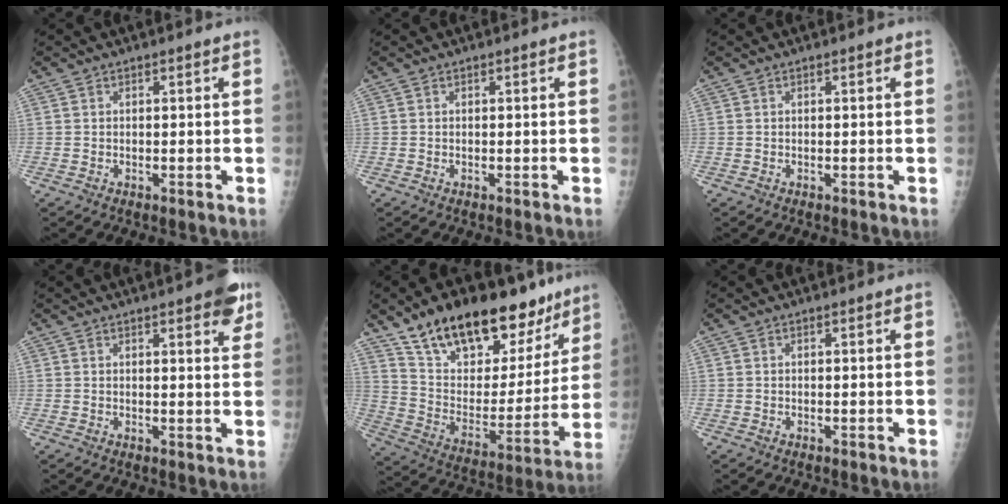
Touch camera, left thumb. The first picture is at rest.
{"total": 0.0}
{"total": 0.0}
{"total": 6.2, "force": [3.6, 1.8, 4.7], "torque": [-0.043, -0.013, 0.040]}
{"total": 26.5, "force": [18.2, 12.4, 14.7], "torque": [-0.186, -0.060, 0.298]}
{"total": 0.0}